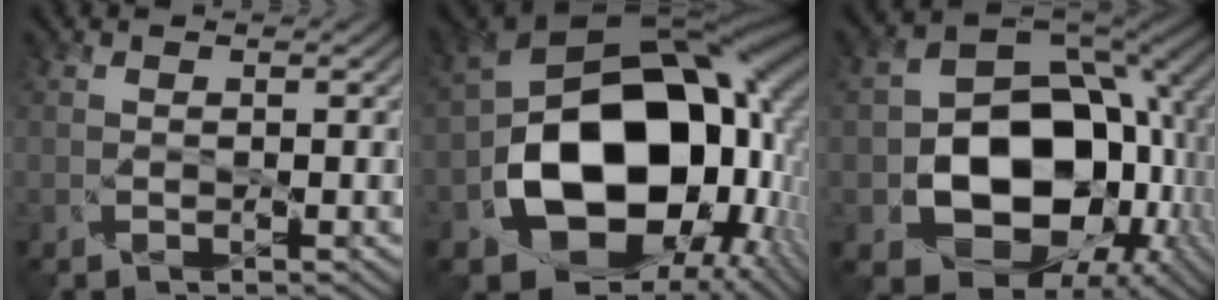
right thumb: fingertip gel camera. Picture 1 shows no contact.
{"total": 17.0, "force": [-2.9, 13.3, 10.2], "torque": [-0.165, -0.029, -0.031]}
{"total": 15.6, "force": [-2.5, 12.7, 8.7], "torque": [-0.115, -0.035, -0.022]}